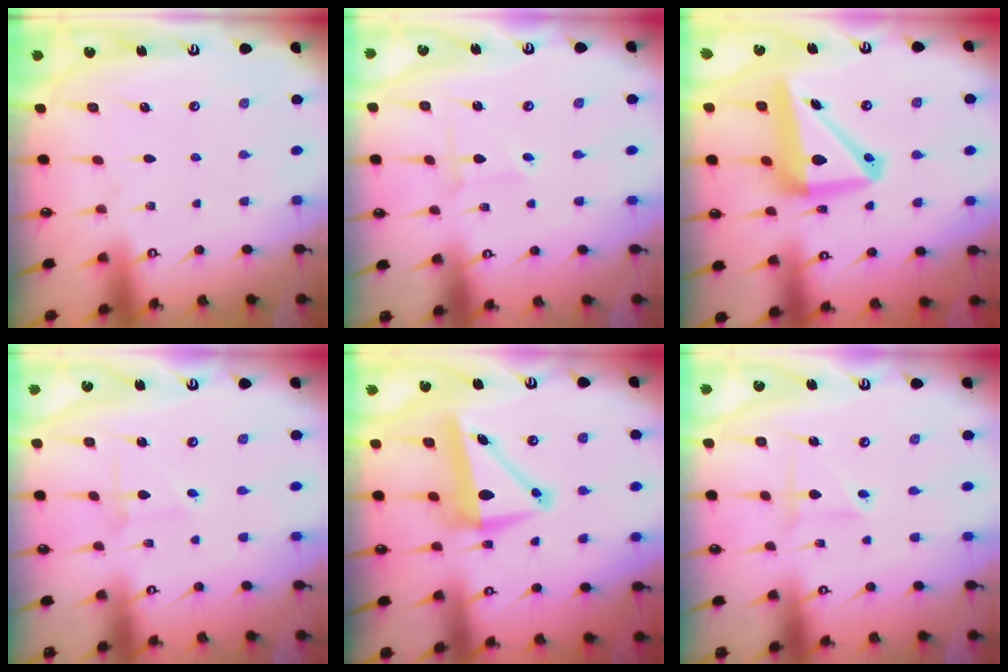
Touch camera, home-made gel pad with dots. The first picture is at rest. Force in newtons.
{"total": 1.0, "press": 1.0, "slide": 0.1}
{"total": 13.6, "press": 13.4, "slide": 2.3}
{"total": 2.4, "press": 2.4, "slide": 0.2}
{"total": 9.4, "press": 9.2, "slide": 2.0}
{"total": 2.5, "press": 2.3, "slide": 1.1}